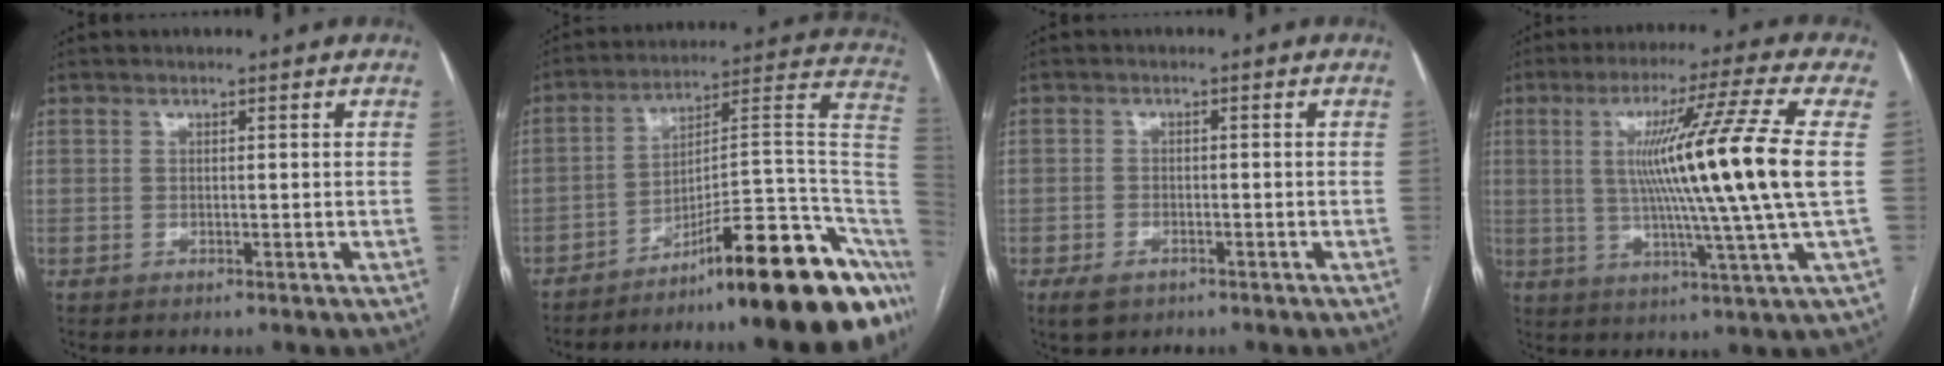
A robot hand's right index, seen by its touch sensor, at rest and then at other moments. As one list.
[{"total": 23.9, "force": [-16.3, 2.4, 17.4], "torque": [-0.132, 0.051, -0.238]}, {"total": 3.2, "force": [-2.0, 1.9, 1.7], "torque": [-0.033, -0.001, -0.025]}, {"total": 17.1, "force": [1.6, -3.0, 16.7], "torque": [-0.272, -0.007, 0.016]}]